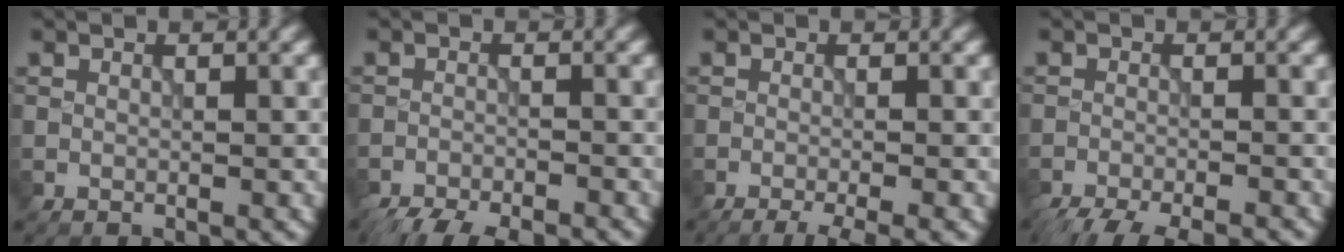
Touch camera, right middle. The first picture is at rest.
{"total": 7.9, "force": [-7.2, 1.9, 2.6], "torque": [-0.046, -0.024, -0.110]}
{"total": 4.8, "force": [-3.3, 1.1, 3.3], "torque": [-0.034, -0.008, -0.048]}
{"total": 8.5, "force": [-7.6, 1.8, 3.5], "torque": [-0.055, -0.026, -0.111]}